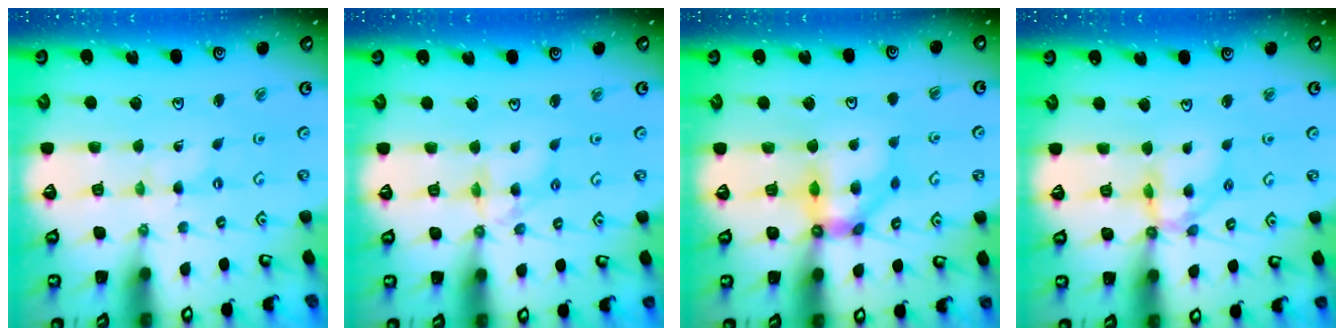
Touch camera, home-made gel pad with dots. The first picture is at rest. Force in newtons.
{"total": 8.6, "press": 8.6, "slide": 0.6}
{"total": 9.0, "press": 9.0, "slide": 1.0}
{"total": 11.5, "press": 11.4, "slide": 1.4}